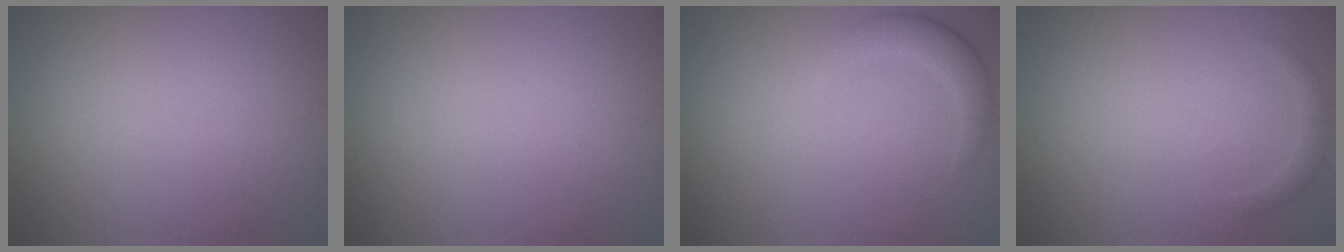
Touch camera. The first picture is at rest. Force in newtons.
{"total": 0.0}
{"total": 2.3, "press": 2.3, "slide": 0.3}
{"total": 0.9, "press": 0.9, "slide": 0.1}